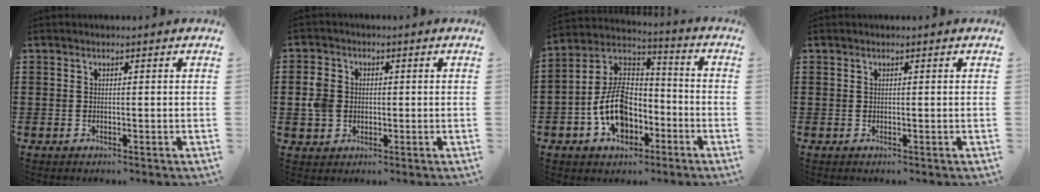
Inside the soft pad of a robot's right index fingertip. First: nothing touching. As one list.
[{"total": 4.2, "force": [-0.1, 3.6, 2.1], "torque": [-0.056, 0.010, -0.006]}, {"total": 10.7, "force": [-4.0, 6.9, 7.0], "torque": [-0.172, 0.009, -0.080]}, {"total": 0.0}]